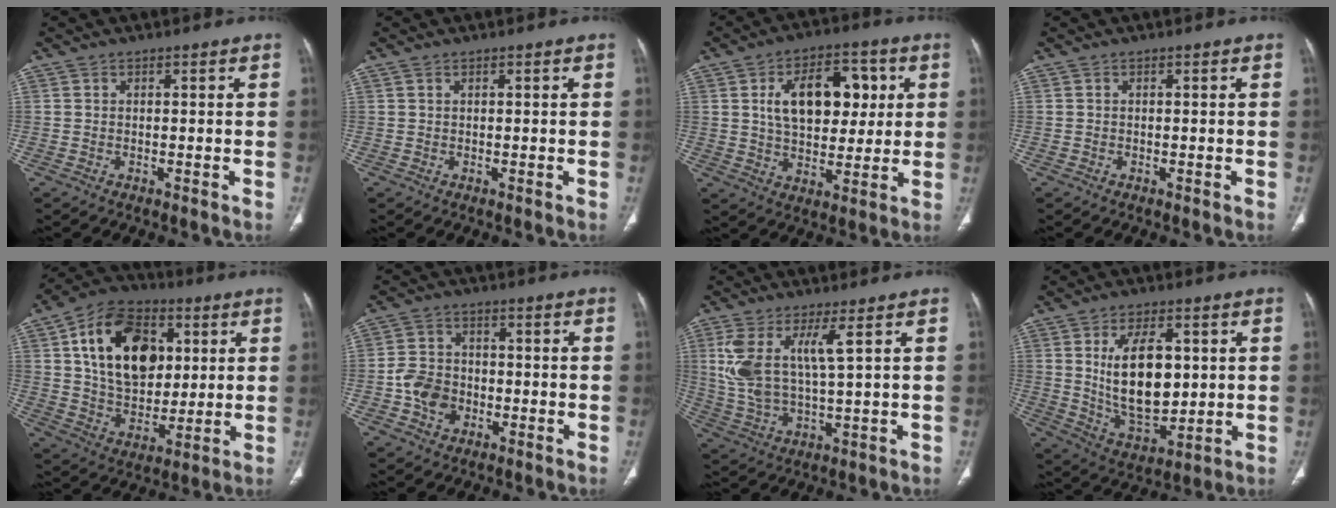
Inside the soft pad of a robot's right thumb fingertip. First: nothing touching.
{"total": 0.0}
{"total": 15.4, "force": [3.6, 9.4, 11.7], "torque": [-0.142, 0.006, 0.059]}
{"total": 0.0}
{"total": 20.7, "force": [5.6, 13.9, 14.2], "torque": [-0.203, -0.007, 0.096]}
{"total": 7.3, "force": [-2.0, 5.9, 3.7], "torque": [-0.046, 0.016, -0.040]}
{"total": 10.6, "force": [3.5, 3.2, 9.4], "torque": [-0.218, -0.020, 0.079]}
{"total": 15.1, "force": [2.4, 8.4, 12.3], "torque": [-0.181, -0.021, 0.056]}